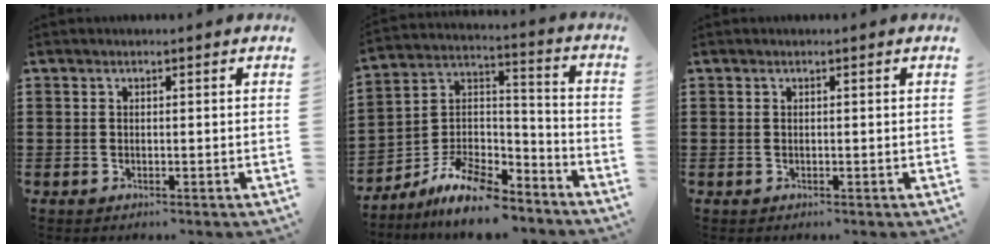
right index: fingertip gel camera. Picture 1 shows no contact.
{"total": 10.6, "force": [-8.8, 3.5, 4.6], "torque": [-0.094, 0.028, -0.174]}
{"total": 0.0}